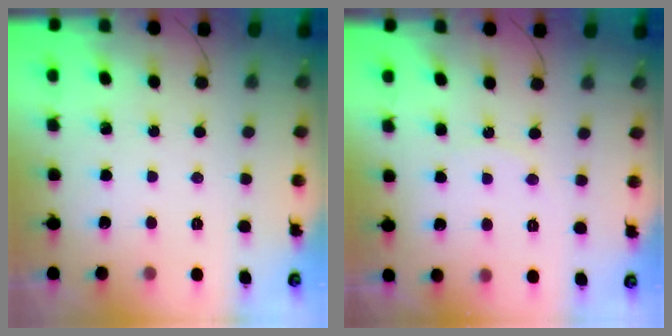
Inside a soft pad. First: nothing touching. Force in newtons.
{"total": 4.5, "press": 4.5, "slide": 0.5}